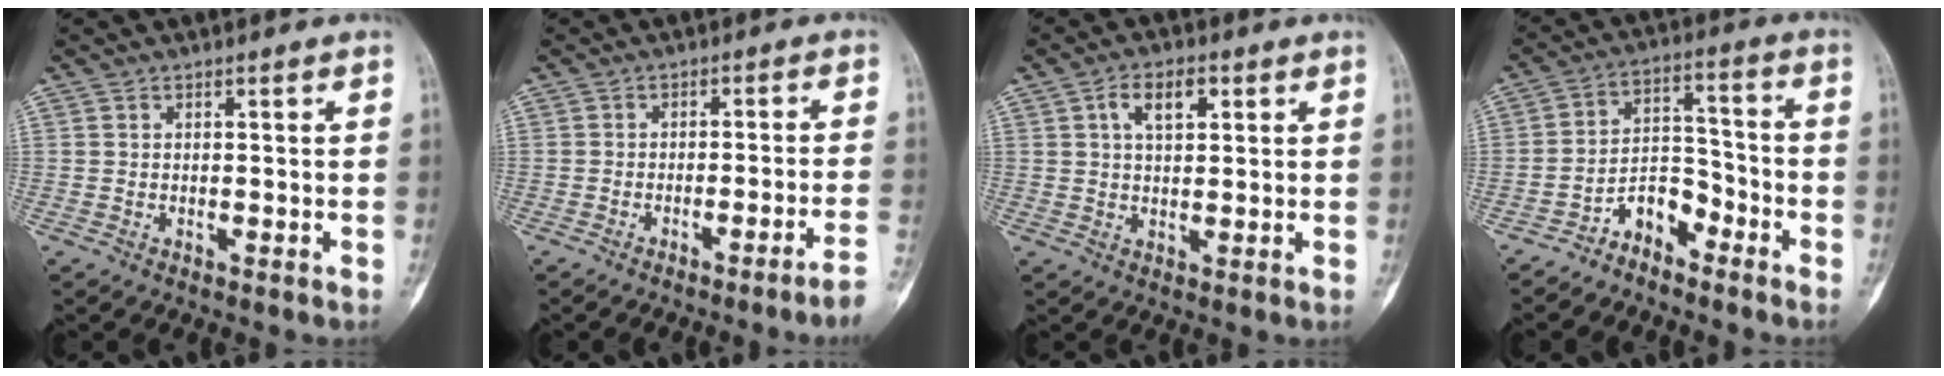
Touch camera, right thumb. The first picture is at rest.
{"total": 6.3, "force": [-4.0, -1.4, 4.6], "torque": [-0.067, 0.026, -0.055]}
{"total": 5.8, "force": [2.2, 3.1, 4.4], "torque": [-0.067, 0.002, 0.038]}
{"total": 7.0, "force": [-5.2, 3.7, 2.6], "torque": [-0.025, 0.070, -0.103]}